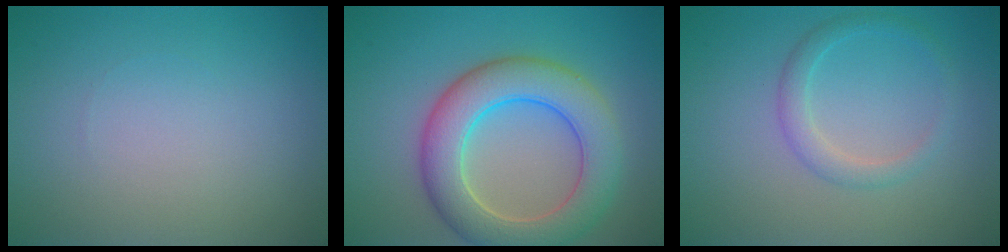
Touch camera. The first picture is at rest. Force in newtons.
{"total": 7.5, "press": 7.5, "slide": 0.3}
{"total": 2.0, "press": 2.0, "slide": 0.2}